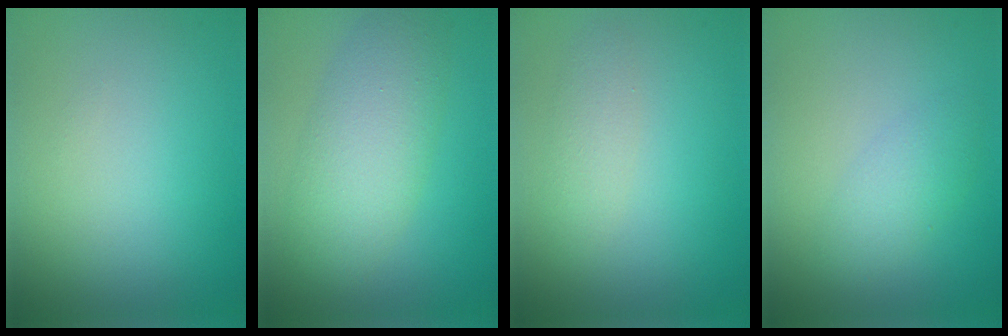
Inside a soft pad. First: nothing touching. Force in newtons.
{"total": 5.5, "press": 5.5, "slide": 0.2}
{"total": 1.7, "press": 1.7, "slide": 0.0}
{"total": 2.2, "press": 2.2, "slide": 0.1}